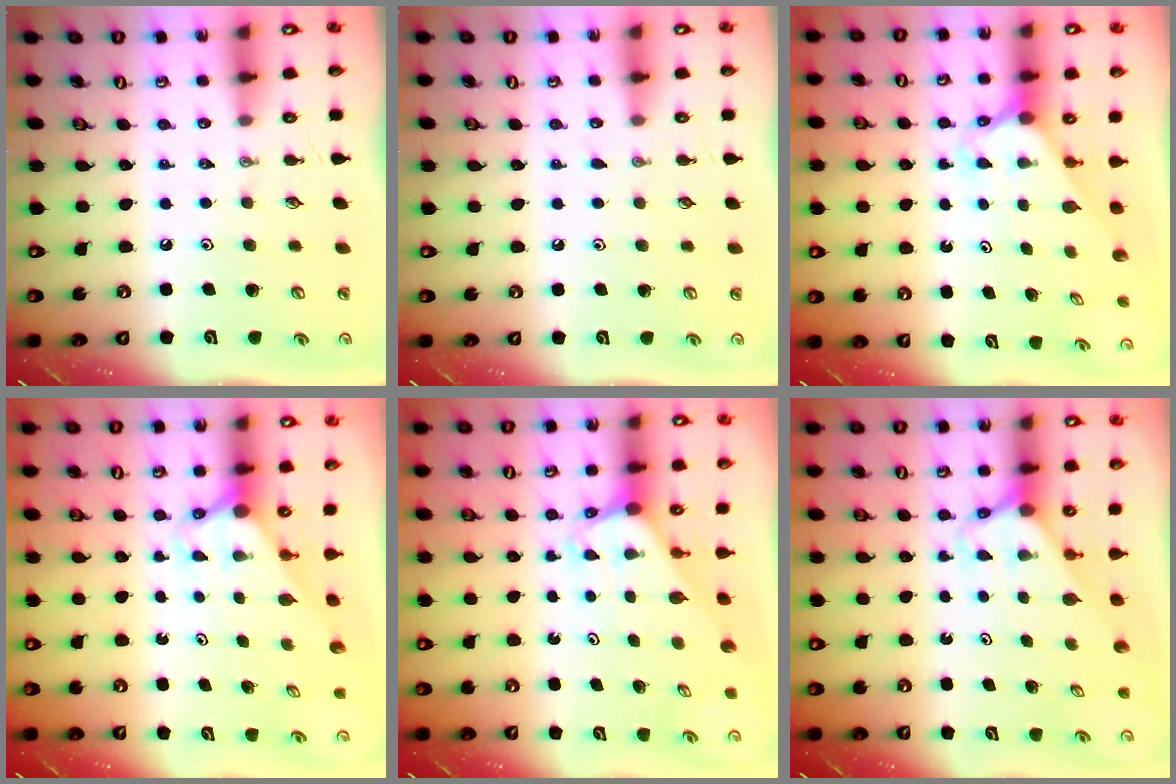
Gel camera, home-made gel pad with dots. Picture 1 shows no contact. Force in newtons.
{"total": 2.1, "press": 2.1, "slide": 0.3}
{"total": 2.2, "press": 2.2, "slide": 0.2}
{"total": 2.8, "press": 2.8, "slide": 0.0}
{"total": 2.0, "press": 2.0, "slide": 0.1}
{"total": 2.6, "press": 2.6, "slide": 0.2}